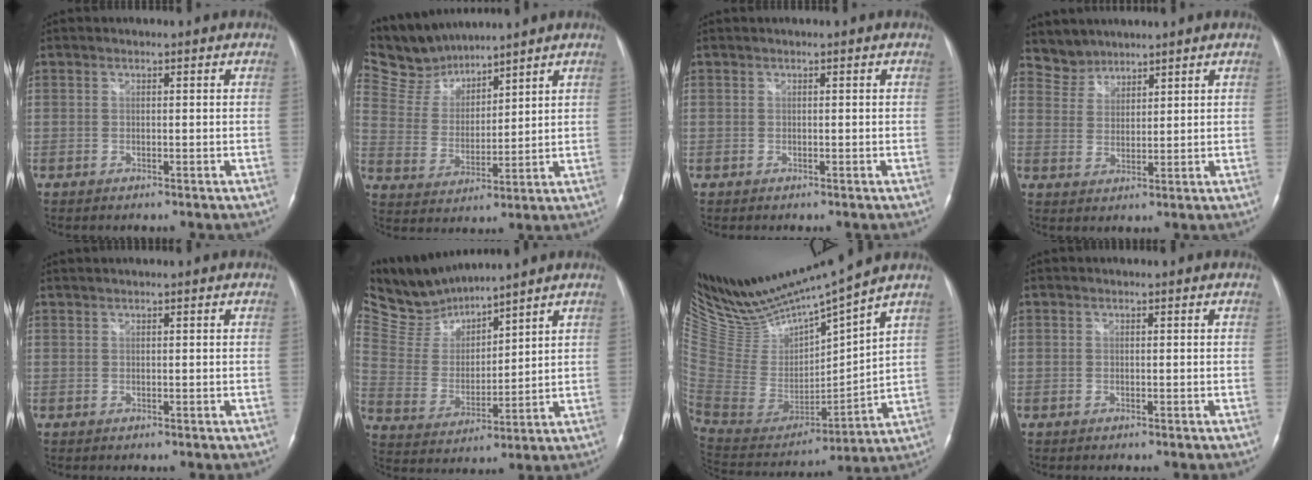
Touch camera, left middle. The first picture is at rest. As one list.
[{"total": 9.0, "force": [8.7, 1.9, 0.9], "torque": [-0.038, 0.014, 0.189]}, {"total": 0.0}, {"total": 3.9, "force": [3.5, 1.5, -0.8], "torque": [0.017, 0.009, 0.070]}, {"total": 0.7, "force": [0.7, -0.1, 0.3], "torque": [-0.008, 0.012, 0.017]}, {"total": 8.9, "force": [8.8, 1.2, 0.8], "torque": [-0.040, 0.009, 0.195]}, {"total": 17.4, "force": [16.0, -0.1, 6.8], "torque": [-0.143, -0.033, 0.320]}, {"total": 0.0}]